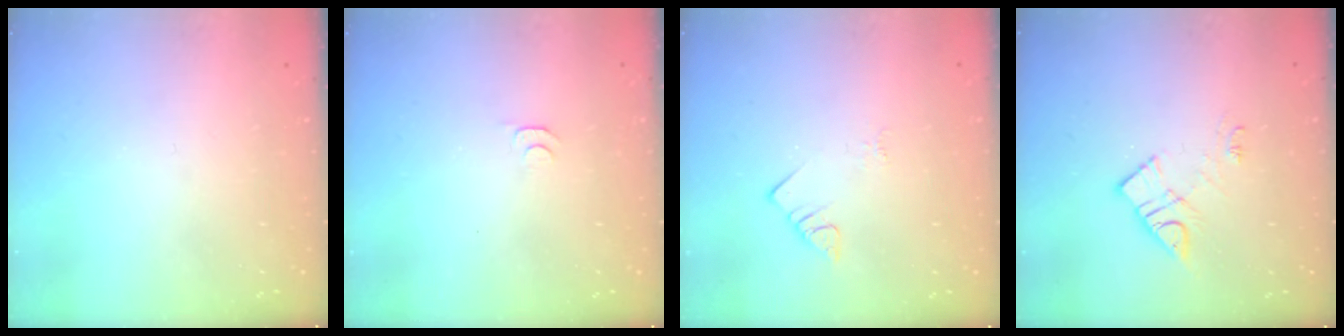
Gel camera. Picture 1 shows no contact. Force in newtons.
{"total": 3.5, "press": 3.4, "slide": 0.4}
{"total": 2.7, "press": 2.7, "slide": 0.3}
{"total": 10.5, "press": 10.5, "slide": 0.7}